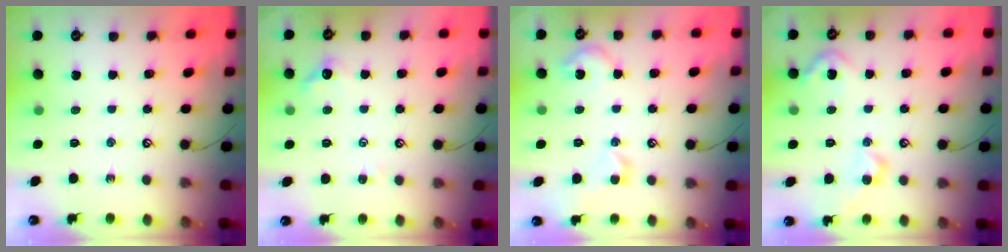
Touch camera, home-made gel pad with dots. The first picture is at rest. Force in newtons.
{"total": 2.1, "press": 2.1, "slide": 0.5}
{"total": 5.1, "press": 5.0, "slide": 0.9}
{"total": 7.1, "press": 7.1, "slide": 1.0}